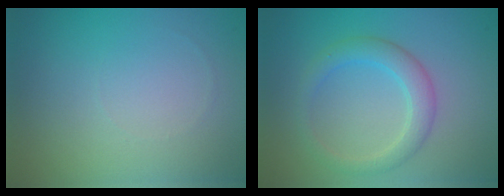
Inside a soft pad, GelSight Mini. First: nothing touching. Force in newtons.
{"total": 2.9, "press": 2.9, "slide": 0.2}